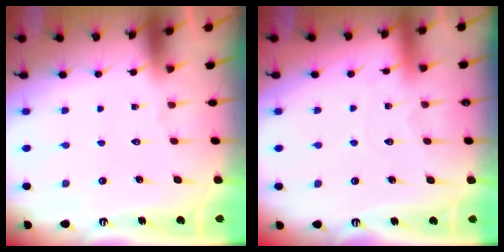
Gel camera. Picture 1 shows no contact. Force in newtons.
{"total": 2.7, "press": 2.7, "slide": 0.2}